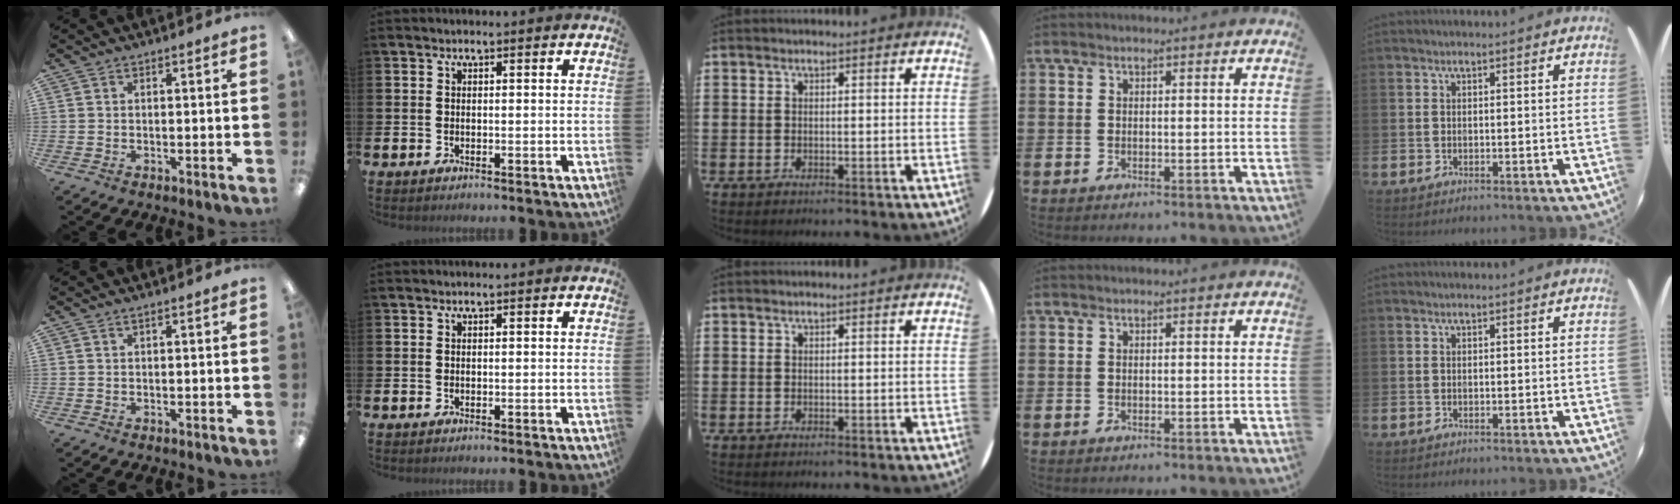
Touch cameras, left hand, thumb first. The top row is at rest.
{"thumb": {"total": 0.7, "force": [0.4, 0.0, 0.5], "torque": [-0.011, 0.001, 0.006]}}